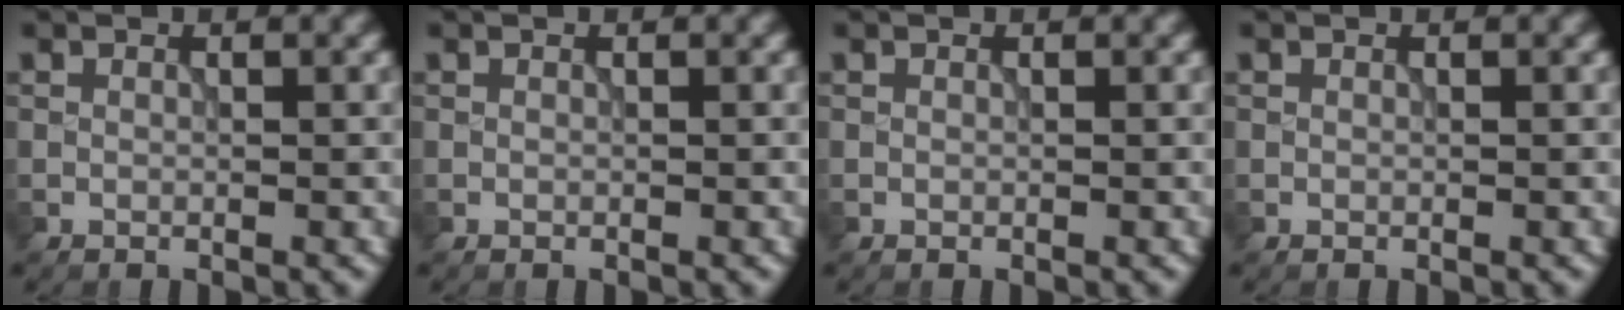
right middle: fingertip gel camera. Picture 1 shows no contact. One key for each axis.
{"total": 0.0}
{"total": 0.0}
{"total": 0.0}